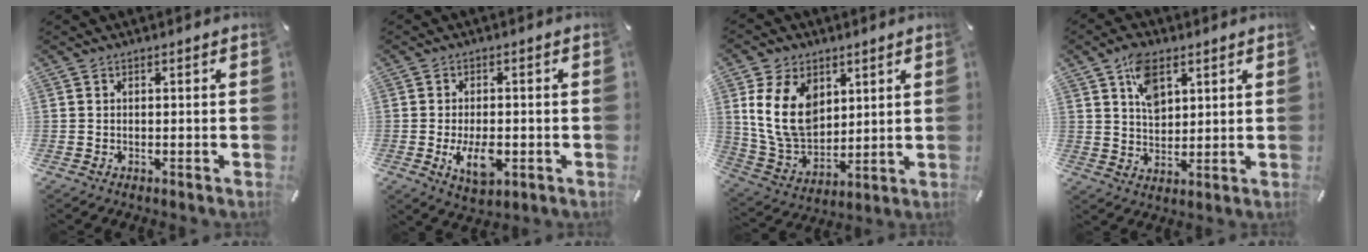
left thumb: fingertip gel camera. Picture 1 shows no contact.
{"total": 7.4, "force": [-2.0, 4.1, 5.9], "torque": [-0.111, -0.005, -0.038]}
{"total": 14.2, "force": [4.5, 10.5, 8.5], "torque": [-0.192, -0.011, 0.083]}
{"total": 8.0, "force": [3.9, 5.1, 4.7], "torque": [-0.075, -0.006, 0.070]}